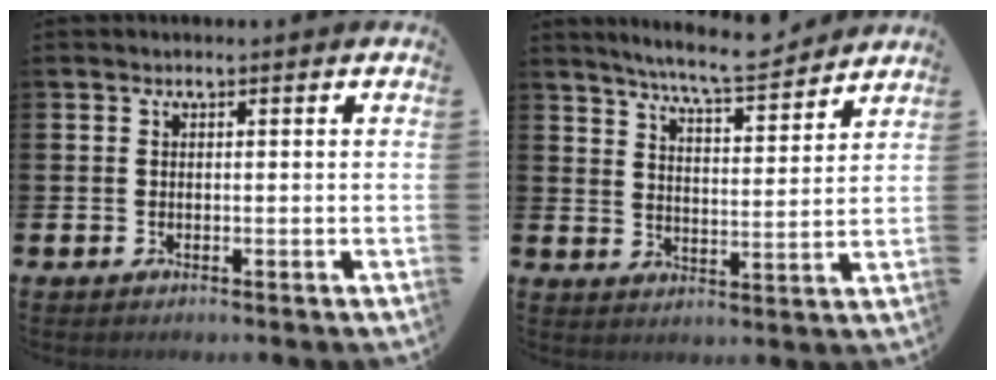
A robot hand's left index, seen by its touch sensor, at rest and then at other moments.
{"total": 7.6, "force": [7.2, 0.1, 2.3], "torque": [-0.065, -0.039, 0.128]}